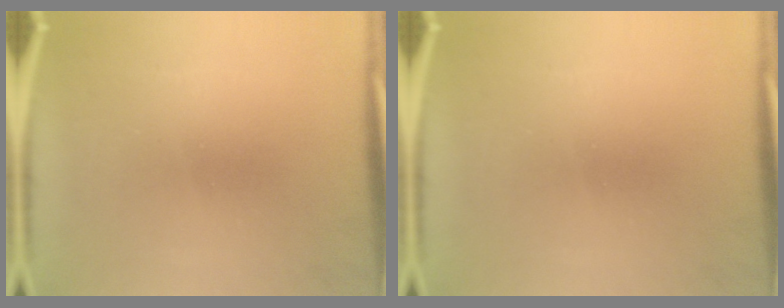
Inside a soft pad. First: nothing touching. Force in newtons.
{"total": 0.0}